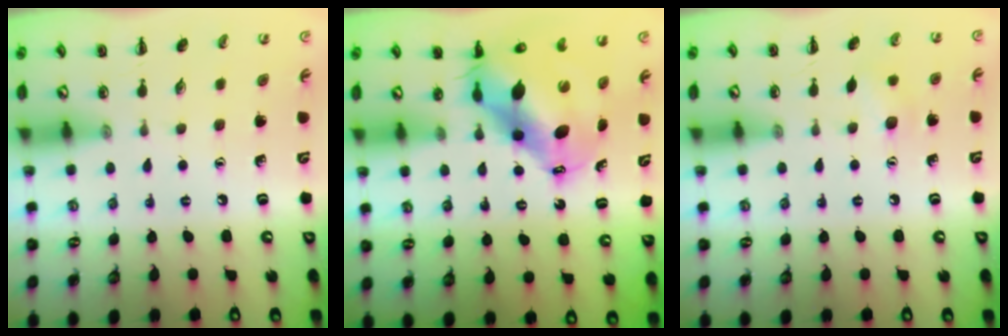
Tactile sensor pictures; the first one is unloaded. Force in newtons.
{"total": 13.0, "press": 12.5, "slide": 3.4}
{"total": 7.2, "press": 7.0, "slide": 1.6}